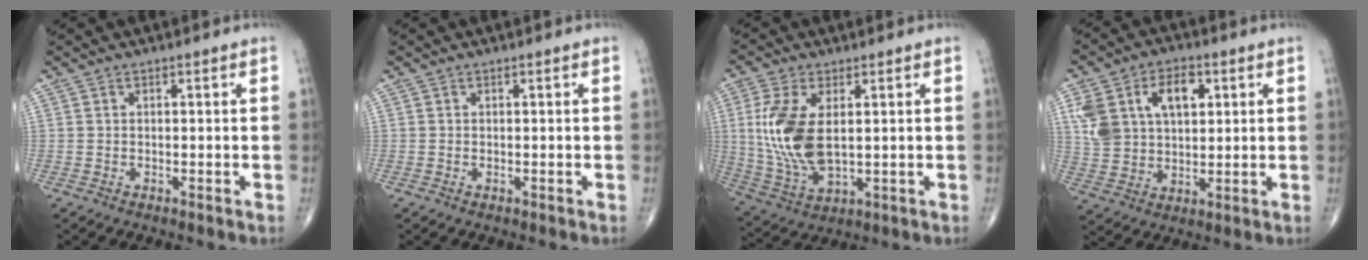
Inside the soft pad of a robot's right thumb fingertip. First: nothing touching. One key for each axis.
{"total": 0.0}
{"total": 13.4, "fx": 1.7, "fy": 6.9, "fz": 11.4, "tx": -0.244, "ty": -0.012, "tz": 0.046}
{"total": 14.0, "fx": 4.4, "fy": 9.1, "fz": 9.6, "tx": -0.150, "ty": 0.003, "tz": 0.087}